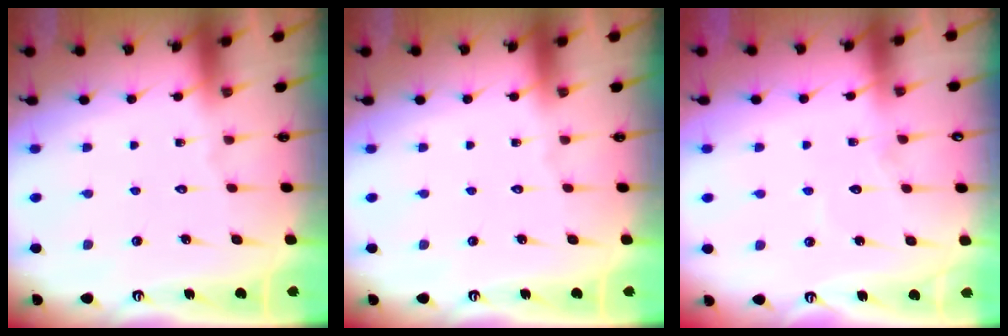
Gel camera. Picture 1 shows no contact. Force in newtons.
{"total": 0.0}
{"total": 5.7, "press": 5.7, "slide": 0.5}